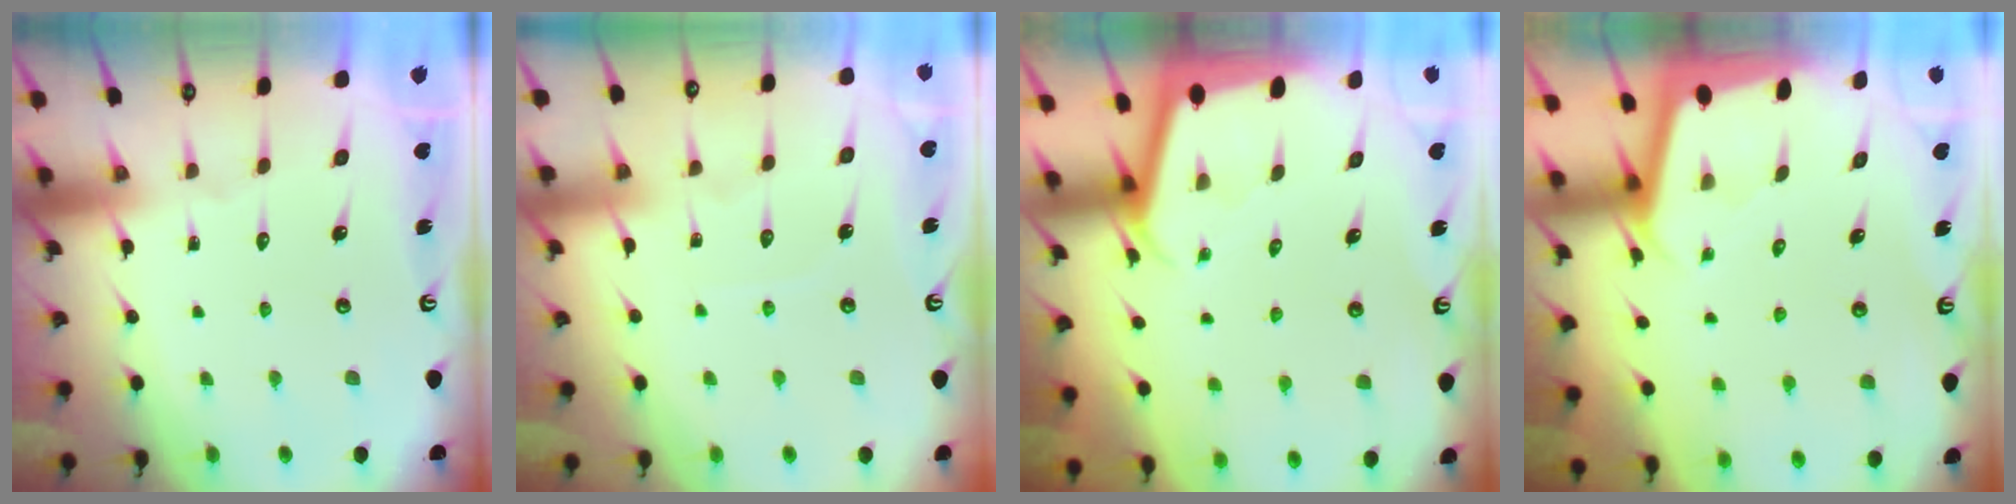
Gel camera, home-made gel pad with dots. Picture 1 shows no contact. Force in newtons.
{"total": 4.2, "press": 4.1, "slide": 0.4}
{"total": 2.1, "press": 2.1, "slide": 0.1}
{"total": 2.0, "press": 2.0, "slide": 0.1}